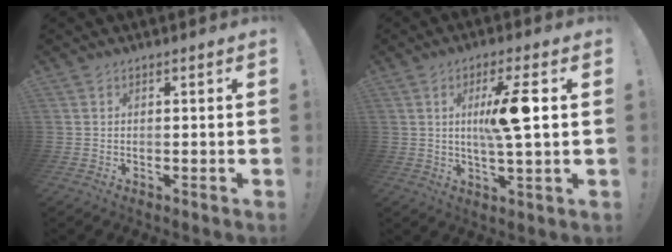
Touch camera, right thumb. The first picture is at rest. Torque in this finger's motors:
{"motor_torque": [-0.17, 0.35, 1.22, -0.10, 0.23]}